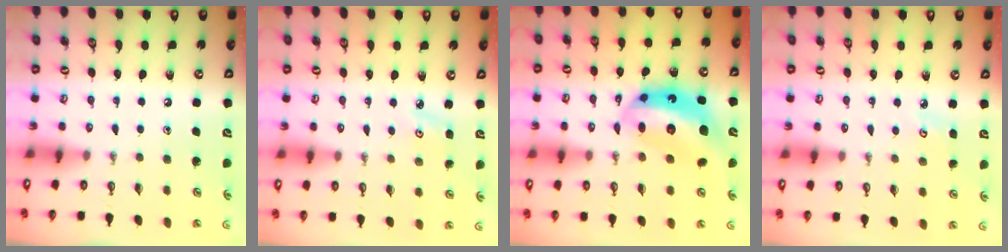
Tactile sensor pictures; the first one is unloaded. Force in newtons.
{"total": 3.0, "press": 2.9, "slide": 0.4}
{"total": 13.7, "press": 13.6, "slide": 1.8}
{"total": 3.7, "press": 3.7, "slide": 0.4}